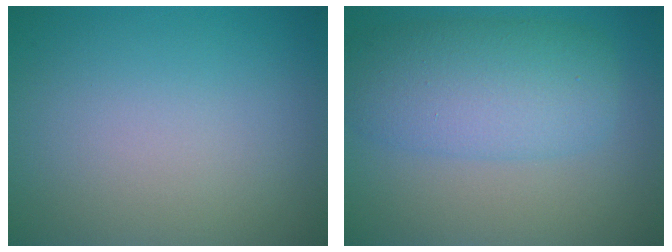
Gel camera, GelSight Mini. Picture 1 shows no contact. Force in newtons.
{"total": 6.5, "press": 6.5, "slide": 0.1}